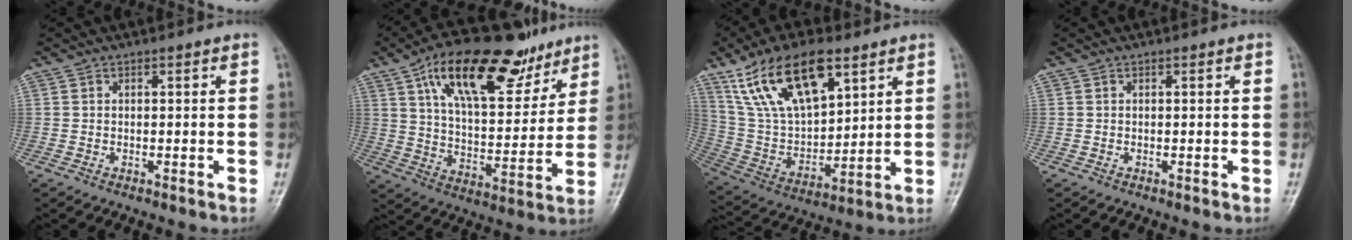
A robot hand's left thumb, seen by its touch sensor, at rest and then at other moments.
{"total": 22.6, "force": [13.4, 9.9, 15.4], "torque": [-0.207, -0.035, 0.225]}
{"total": 19.6, "force": [10.9, 8.9, 13.6], "torque": [-0.224, -0.034, 0.215]}
{"total": 0.0}